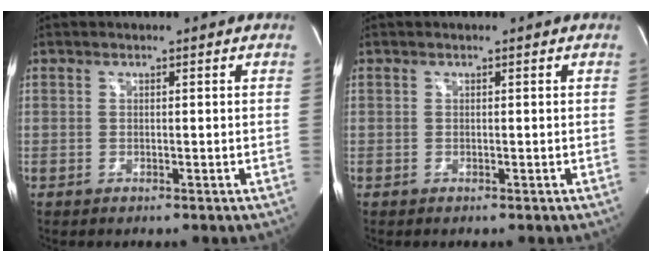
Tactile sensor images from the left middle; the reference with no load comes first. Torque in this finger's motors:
{"motor_torque": [-0.17, -0.16, 0.11, 0.01]}